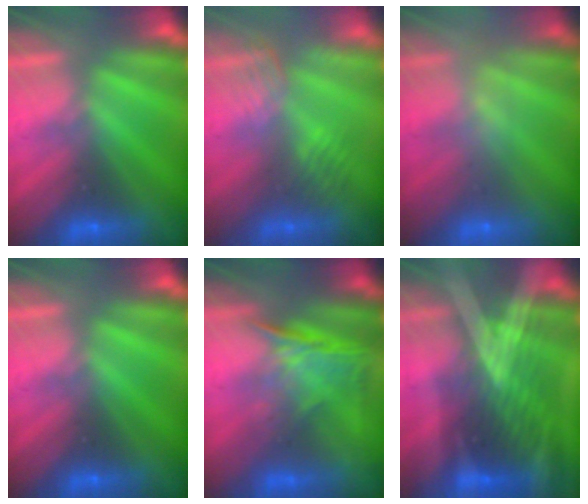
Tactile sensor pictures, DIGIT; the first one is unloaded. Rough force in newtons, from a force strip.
{"total": 2.5}
{"total": 2.3}
{"total": 0.0}
{"total": 1.3}
{"total": 2.9}